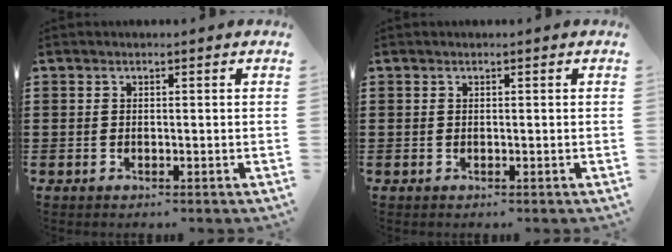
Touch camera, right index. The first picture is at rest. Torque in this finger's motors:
{"motor_torque": [-0.17, 0.45, 0.00, -0.01]}